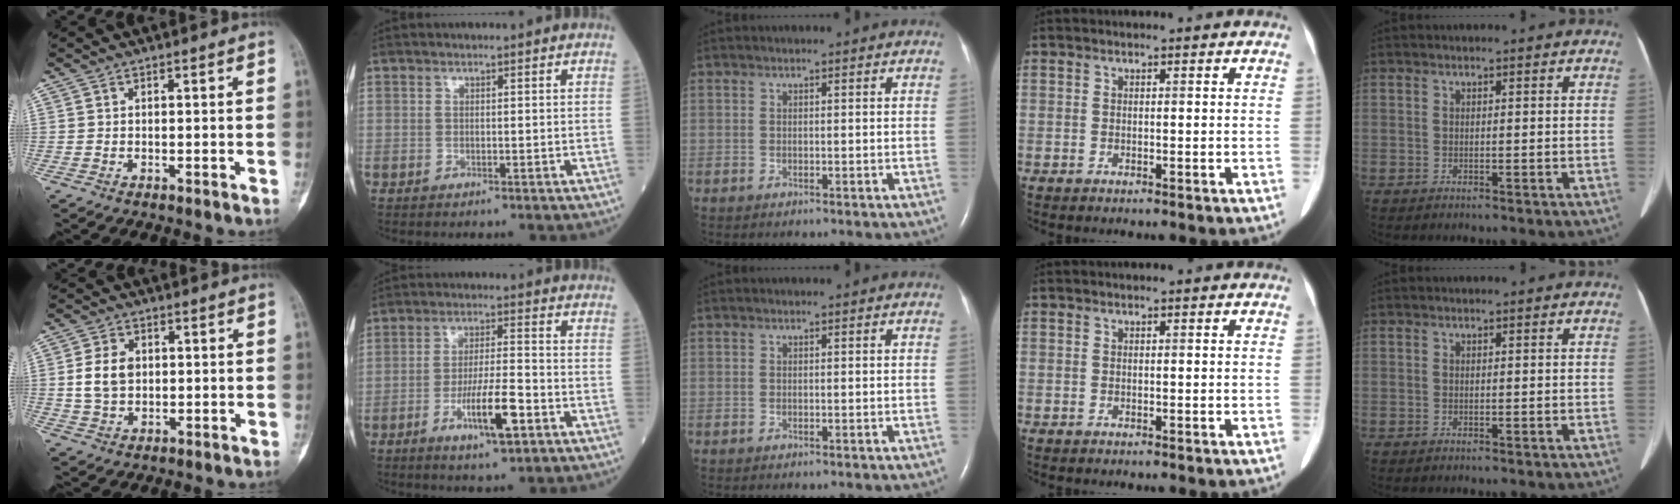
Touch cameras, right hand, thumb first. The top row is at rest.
{"thumb": {"total": 6.4, "force": [0.6, 4.7, 4.3], "torque": [-0.073, 0.002, 0.014]}, "index": {"total": 8.6, "force": [-3.8, 1.1, 7.7], "torque": [-0.140, -0.006, -0.063]}}